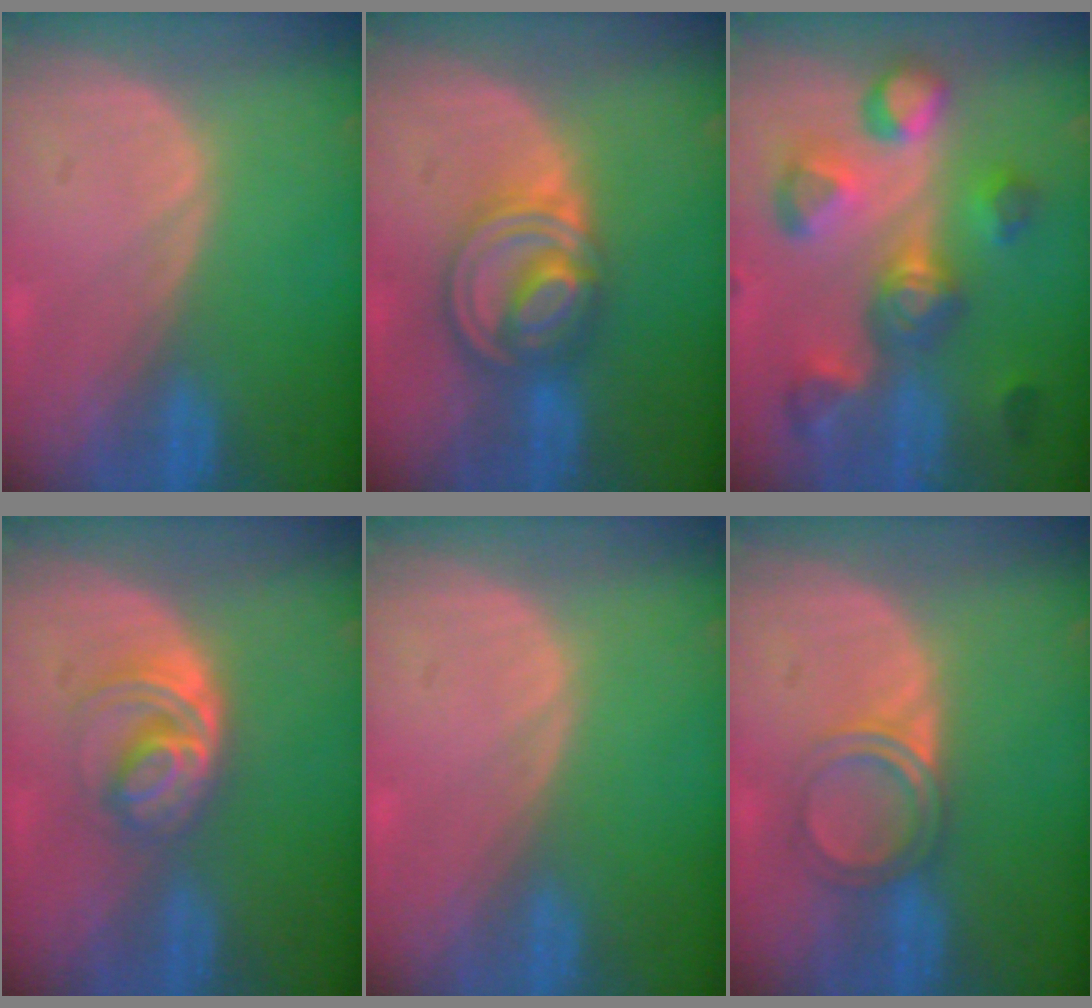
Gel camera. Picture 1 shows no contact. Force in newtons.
{"total": 8.0, "press": 6.9, "slide": 4.1}
{"total": 10.0, "press": 9.8, "slide": 2.1}
{"total": 6.2, "press": 5.3, "slide": 3.2}
{"total": 0.0}
{"total": 4.2, "press": 4.0, "slide": 1.4}